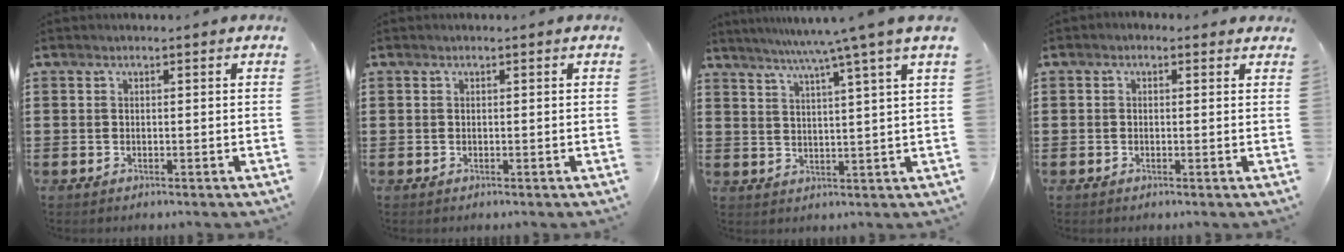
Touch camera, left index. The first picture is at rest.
{"total": 0.0}
{"total": 6.8, "force": [5.0, -1.8, 4.3], "torque": [-0.095, -0.022, 0.080]}
{"total": 0.9, "force": [-0.2, 0.8, 0.4], "torque": [-0.010, 0.004, -0.005]}